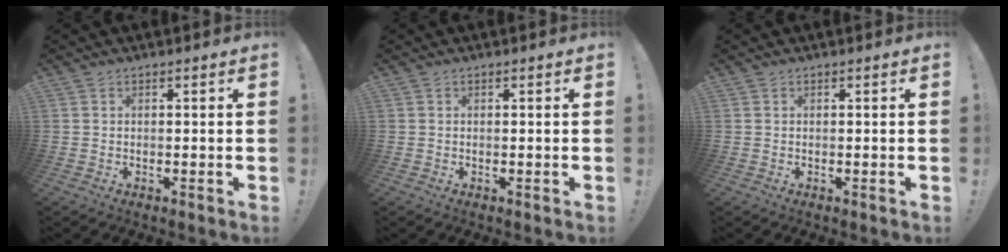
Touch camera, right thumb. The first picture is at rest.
{"total": 0.0}
{"total": 0.0}